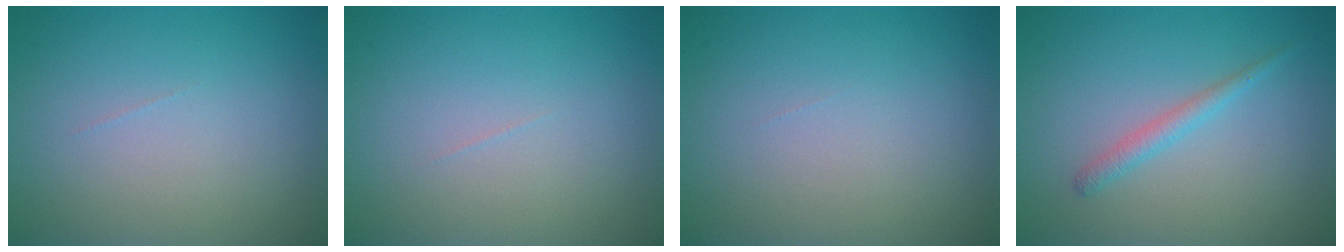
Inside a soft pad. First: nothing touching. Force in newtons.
{"total": 0.0}
{"total": 0.0}
{"total": 1.5, "press": 1.5, "slide": 0.1}